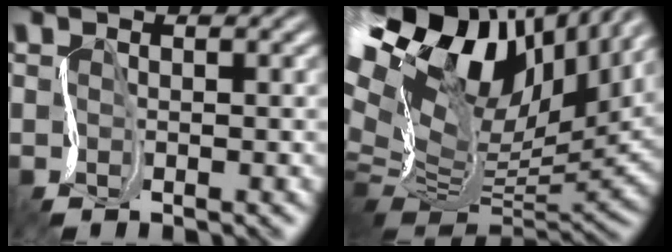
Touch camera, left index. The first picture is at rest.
{"total": 16.5, "force": [6.6, 9.0, 12.1], "torque": [-0.249, 0.022, 0.122]}